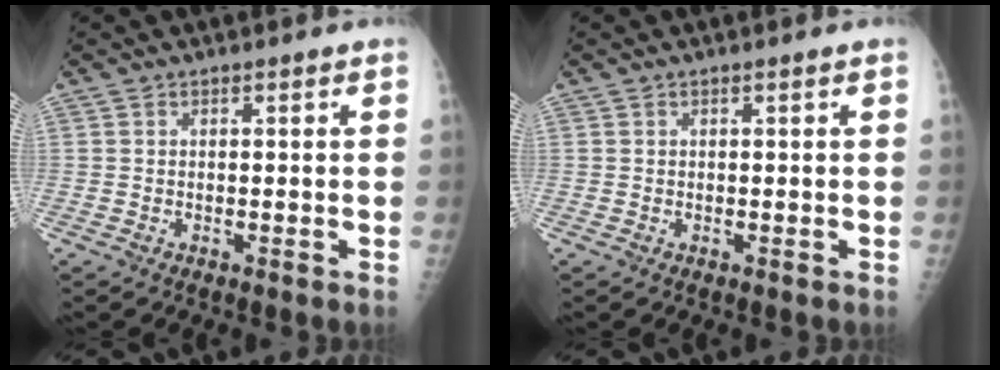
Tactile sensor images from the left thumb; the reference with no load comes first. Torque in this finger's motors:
{"motor_torque": [-0.10, 0.15, -0.13, -0.13, -0.02]}